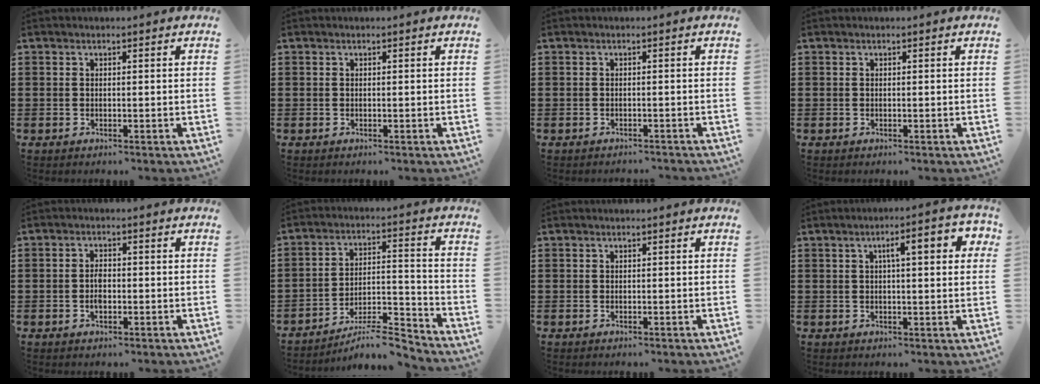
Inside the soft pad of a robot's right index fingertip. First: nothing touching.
{"total": 0.0}
{"total": 0.8, "force": [-0.8, 0.1, 0.0], "torque": [-0.002, -0.001, -0.017]}
{"total": 0.0}
{"total": 2.3, "force": [-0.6, 1.1, 2.0], "torque": [-0.037, 0.002, -0.010]}
{"total": 7.8, "force": [-7.2, 0.8, 2.8], "torque": [-0.036, 0.015, -0.137]}
{"total": 0.0}
{"total": 5.2, "force": [1.4, 1.2, 4.9], "torque": [-0.080, 0.003, 0.016]}